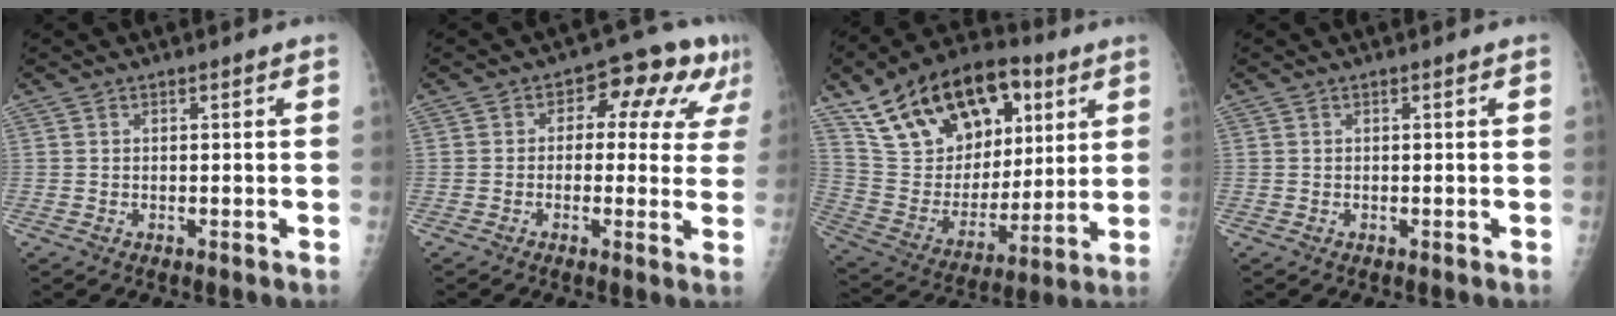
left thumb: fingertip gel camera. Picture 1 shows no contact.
{"total": 10.9, "force": [3.8, 6.5, 7.9], "torque": [-0.043, 0.019, 0.040]}
{"total": 26.7, "force": [12.9, 15.7, 17.3], "torque": [-0.270, -0.014, 0.229]}
{"total": 0.0}